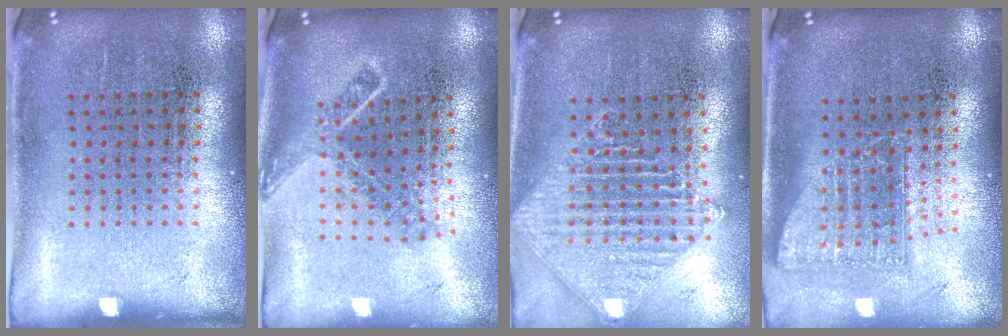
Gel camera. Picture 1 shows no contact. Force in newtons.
{"total": 1.7, "press": 1.2, "slide": 1.2}
{"total": 1.5, "press": 1.3, "slide": 0.6}
{"total": 1.8, "press": 1.3, "slide": 1.2}